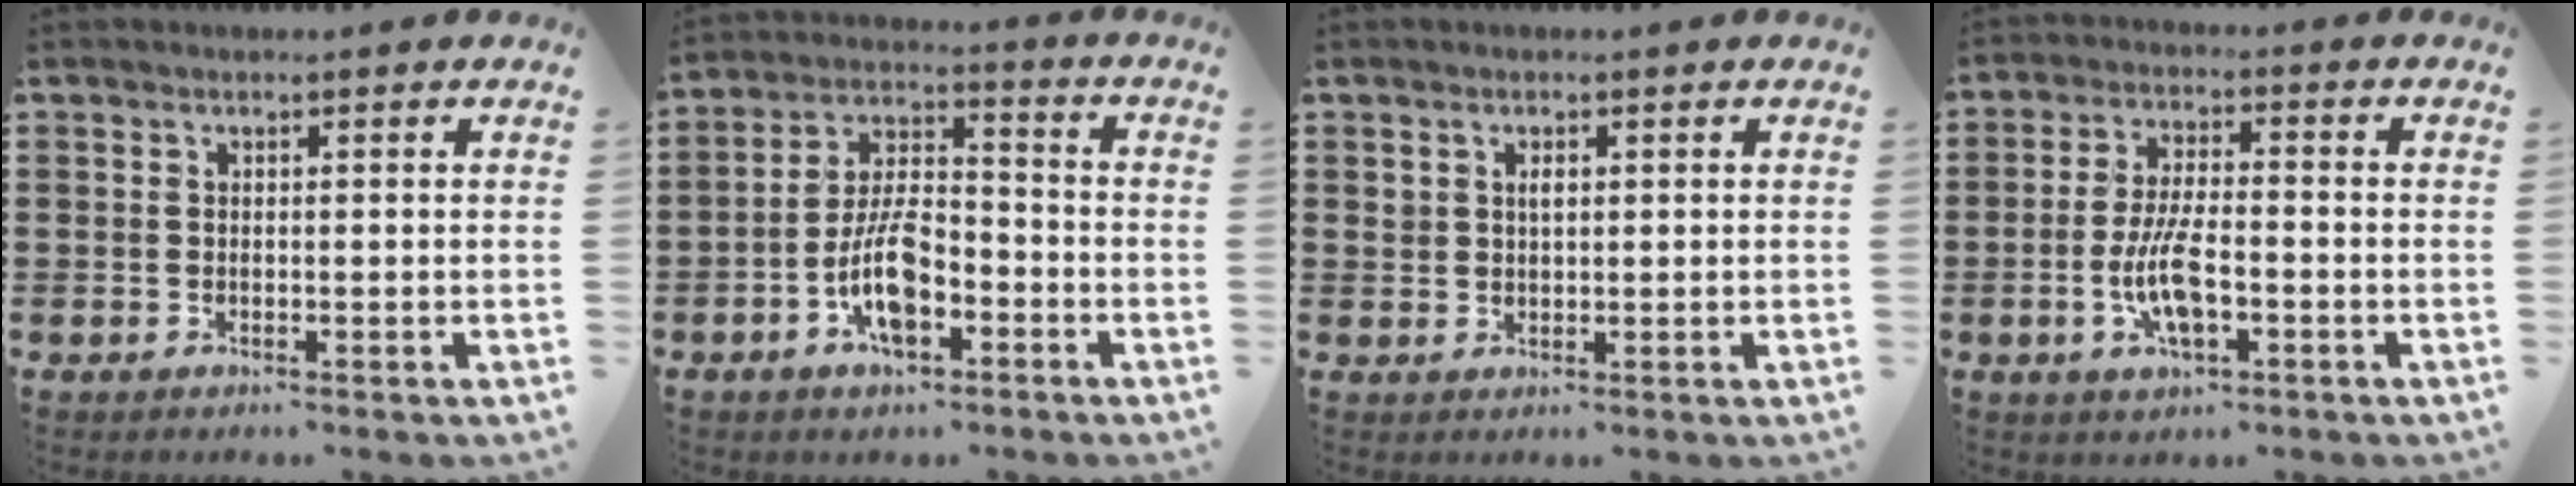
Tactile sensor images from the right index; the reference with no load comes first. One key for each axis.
{"total": 9.0, "fx": -4.0, "fy": 3.8, "fz": 7.2, "tx": -0.156, "ty": 0.001, "tz": -0.076}
{"total": 1.4, "fx": 0.6, "fy": 0.9, "fz": 0.9, "tx": -0.020, "ty": 0.006, "tz": 0.010}
{"total": 8.0, "fx": -2.4, "fy": 2.7, "fz": 7.2, "tx": -0.159, "ty": -0.010, "tz": -0.049}